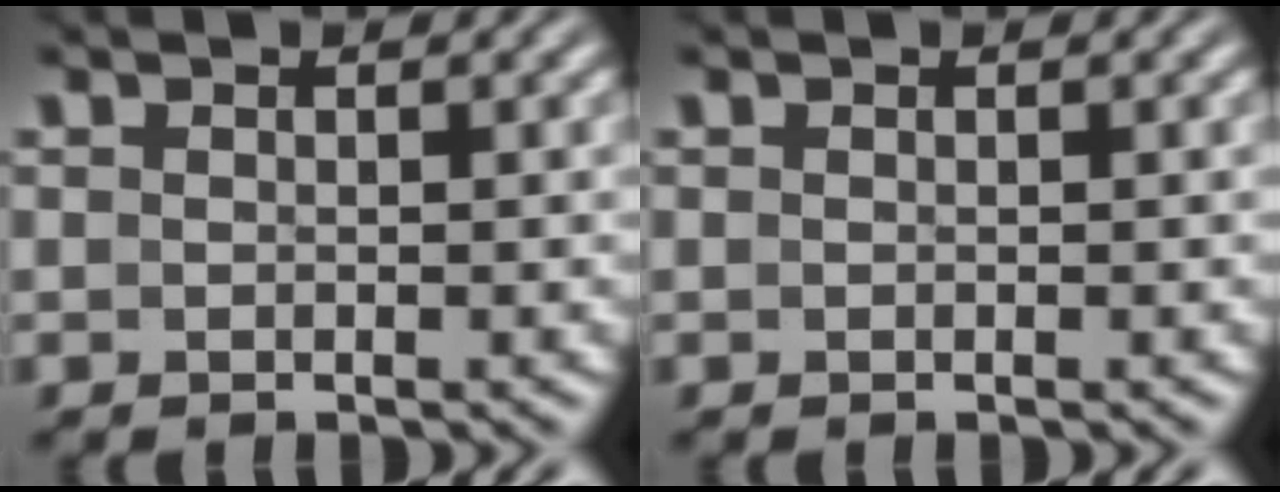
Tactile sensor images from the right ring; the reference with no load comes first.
{"total": 0.0}